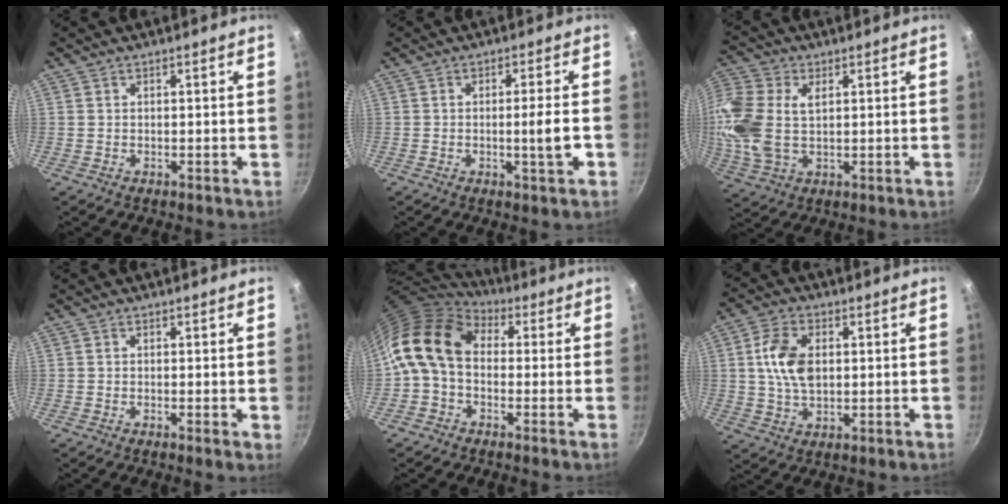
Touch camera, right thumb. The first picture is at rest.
{"total": 4.8, "force": [-1.2, 0.0, 4.7], "torque": [-0.072, 0.006, -0.018]}
{"total": 14.1, "force": [2.0, 9.0, 10.6], "torque": [-0.234, 0.003, 0.033]}
{"total": 1.1, "force": [-0.1, 0.2, 1.1], "torque": [-0.016, -0.003, -0.005]}
{"total": 13.3, "force": [1.1, 9.6, 9.1], "torque": [-0.158, 0.025, -0.004]}
{"total": 9.4, "force": [1.3, 5.9, 7.2], "torque": [-0.126, 0.003, 0.023]}